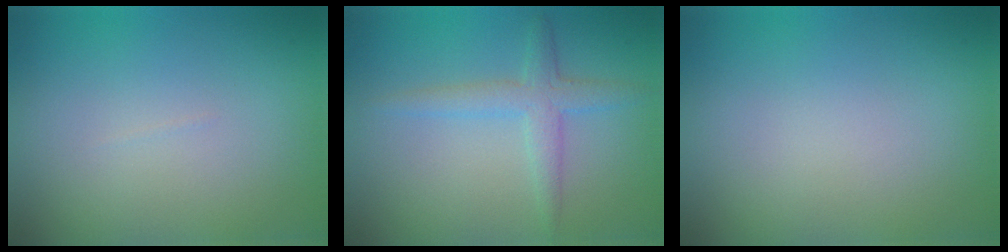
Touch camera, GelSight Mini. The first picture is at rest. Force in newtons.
{"total": 2.6, "press": 2.6, "slide": 0.1}
{"total": 0.0}